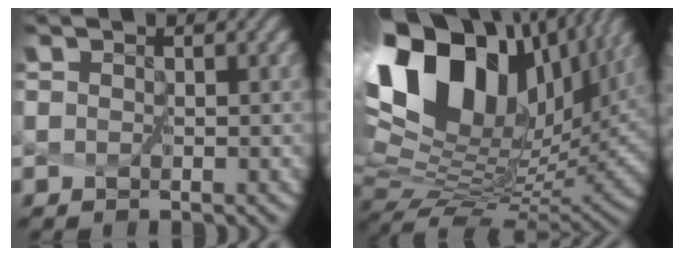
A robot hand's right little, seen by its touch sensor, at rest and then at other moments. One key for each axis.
{"total": 16.9, "fx": 8.2, "fy": 8.4, "fz": 12.2, "tx": -0.246, "ty": 0.042, "tz": 0.142}